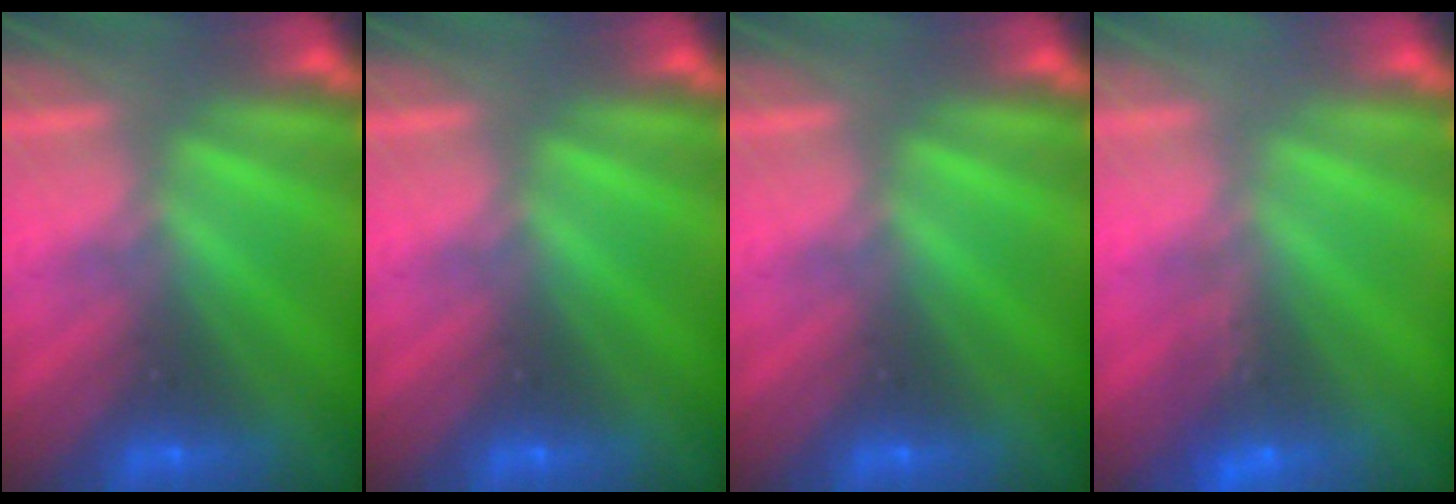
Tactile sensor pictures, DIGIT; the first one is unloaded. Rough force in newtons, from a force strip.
{"total": 0.0}
{"total": 0.0}
{"total": 1.2}